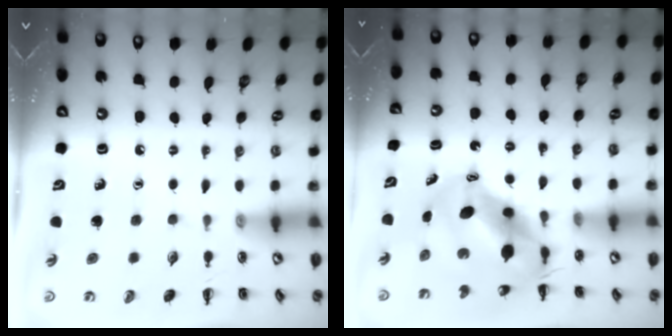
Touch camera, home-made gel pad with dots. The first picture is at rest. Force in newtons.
{"total": 7.8, "press": 7.6, "slide": 1.9}